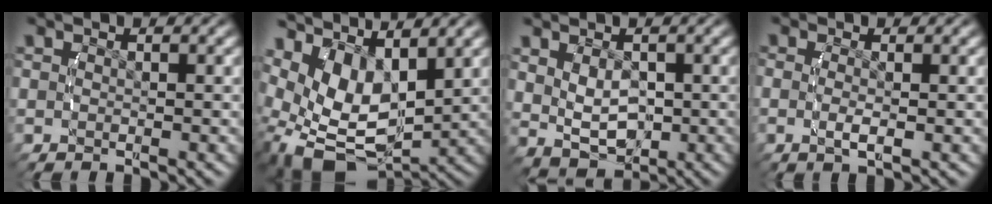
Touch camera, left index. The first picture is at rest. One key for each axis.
{"total": 11.1, "fx": -0.6, "fy": 8.1, "fz": 7.6, "tx": -0.181, "ty": -0.054, "tz": 0.010}
{"total": 5.8, "fx": 0.4, "fy": 4.0, "fz": 4.2, "tx": -0.075, "ty": -0.015, "tz": 0.011}
{"total": 1.9, "fx": -0.4, "fy": 0.8, "fz": 1.6, "tx": -0.037, "ty": -0.008, "tz": -0.005}